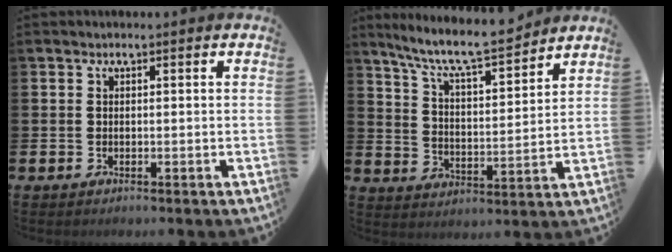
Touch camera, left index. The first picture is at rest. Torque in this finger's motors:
{"motor_torque": [0.75, -0.86, 0.34, 0.13]}